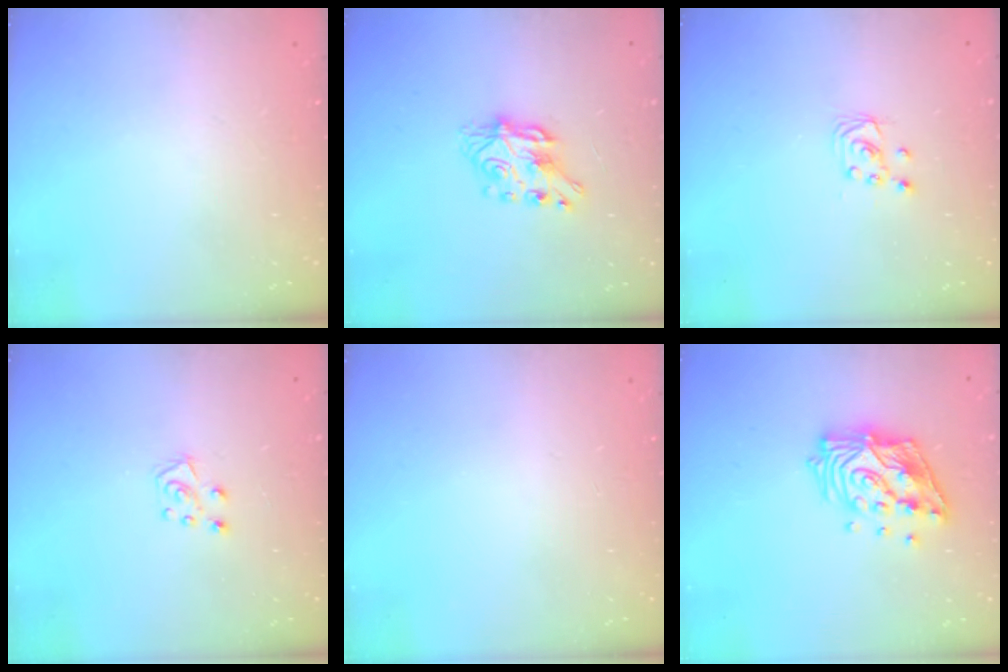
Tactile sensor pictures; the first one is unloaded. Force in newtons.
{"total": 7.1, "press": 7.1, "slide": 0.2}
{"total": 2.4, "press": 2.4, "slide": 0.2}
{"total": 5.0, "press": 4.9, "slide": 0.4}
{"total": 0.0}
{"total": 14.7, "press": 14.6, "slide": 1.9}